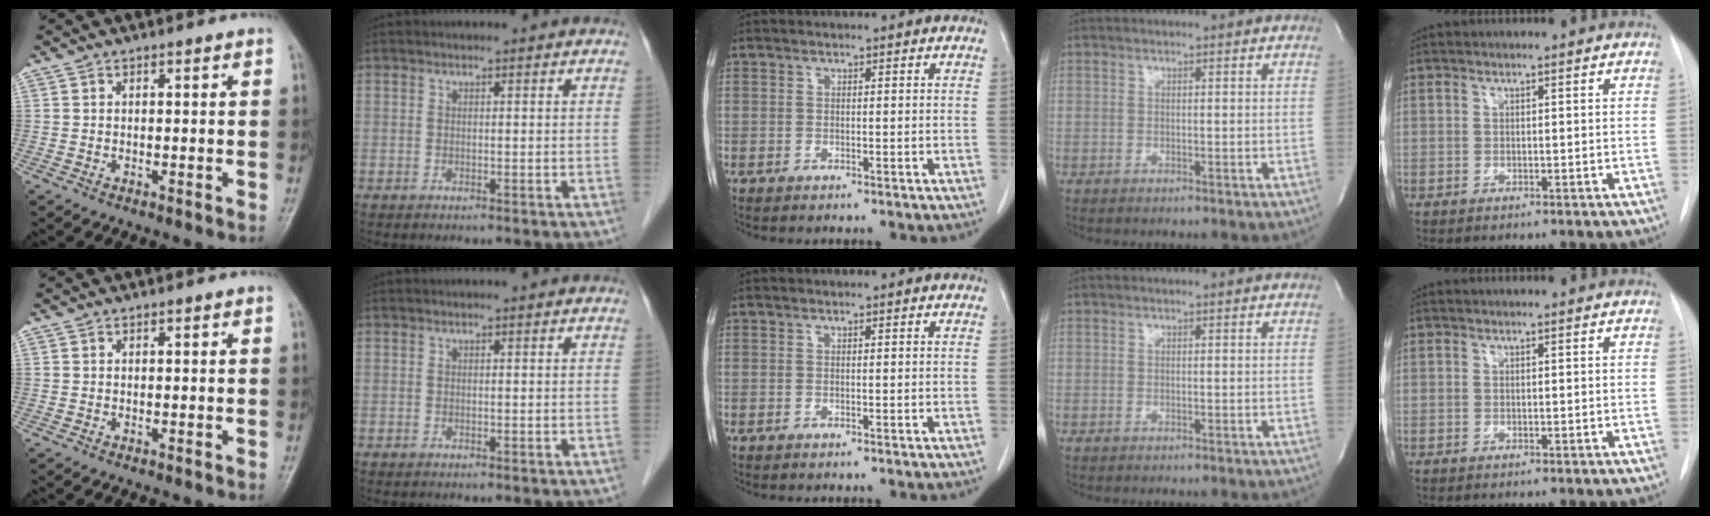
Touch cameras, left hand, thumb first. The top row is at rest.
{}